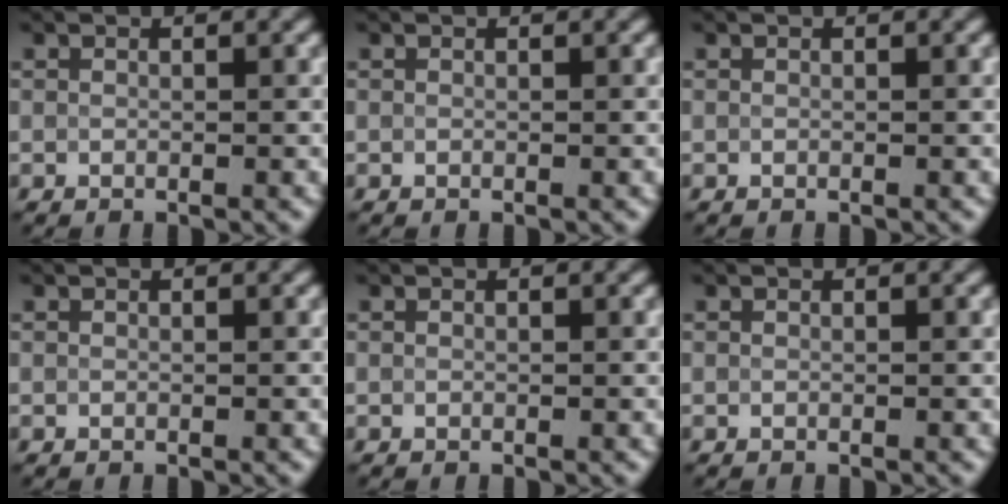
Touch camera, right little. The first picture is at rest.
{"total": 0.0}
{"total": 0.0}
{"total": 0.0}
{"total": 0.0}
{"total": 0.0}